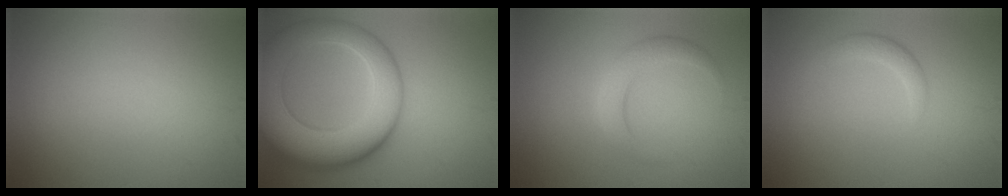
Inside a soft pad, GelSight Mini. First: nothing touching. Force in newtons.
{"total": 10.9, "press": 10.9, "slide": 0.4}
{"total": 2.8, "press": 2.8, "slide": 0.1}
{"total": 1.6, "press": 1.6, "slide": 0.1}